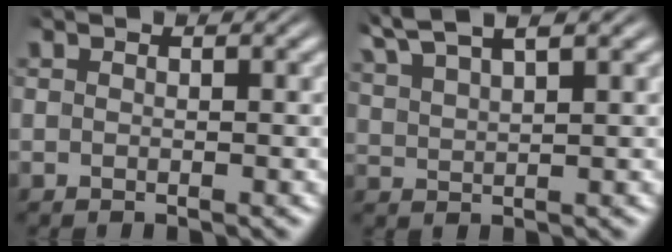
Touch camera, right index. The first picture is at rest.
{"total": 4.7, "force": [3.5, 2.1, 2.4], "torque": [-0.061, 0.007, 0.059]}